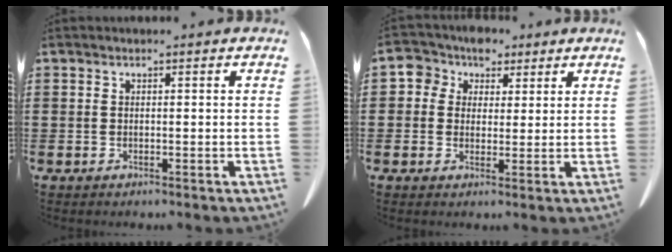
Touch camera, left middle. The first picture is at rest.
{"total": 4.7, "force": [2.4, 4.0, 0.8], "torque": [-0.043, 0.004, 0.039]}